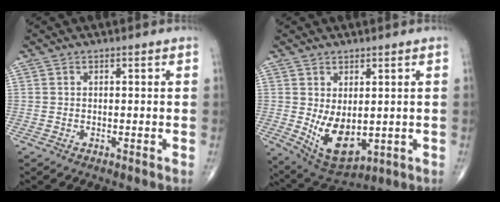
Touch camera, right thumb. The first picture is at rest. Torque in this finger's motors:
{"motor_torque": [-0.33, 0.70, 0.77, 0.49, 0.22]}